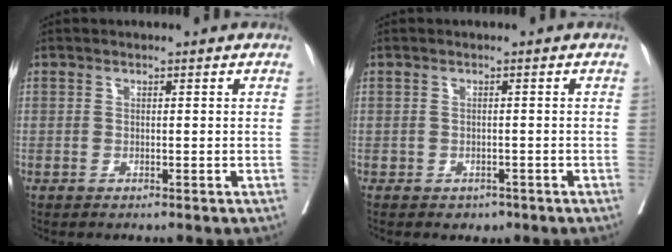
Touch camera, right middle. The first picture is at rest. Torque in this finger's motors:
{"motor_torque": [-0.10, -0.04, 0.00, 0.00]}